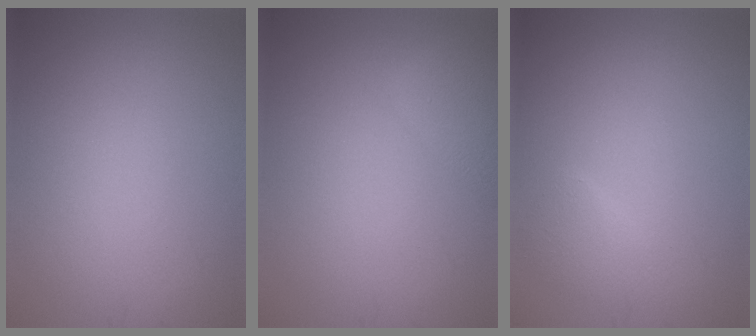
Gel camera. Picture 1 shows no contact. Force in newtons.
{"total": 2.5, "press": 2.5, "slide": 0.2}
{"total": 1.3, "press": 1.3, "slide": 0.1}